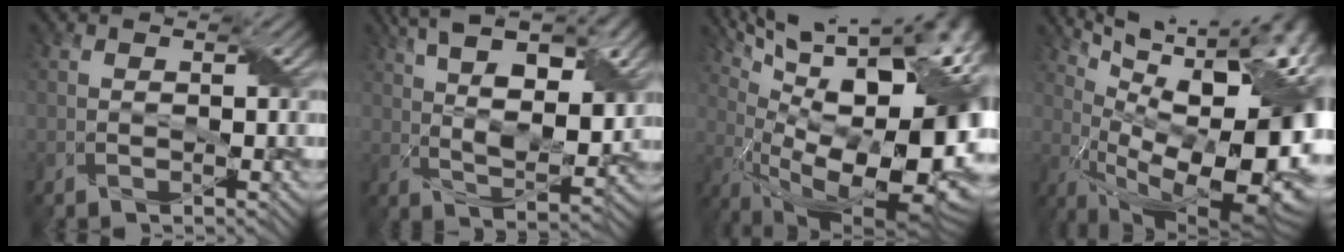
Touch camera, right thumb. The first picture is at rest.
{"total": 14.3, "force": [6.5, 5.6, 11.4], "torque": [-0.191, 0.018, 0.100]}
{"total": 21.2, "force": [5.9, 7.3, 19.0], "torque": [-0.254, 0.029, 0.108]}
{"total": 19.4, "force": [4.4, 6.8, 17.6], "torque": [-0.236, 0.009, 0.086]}